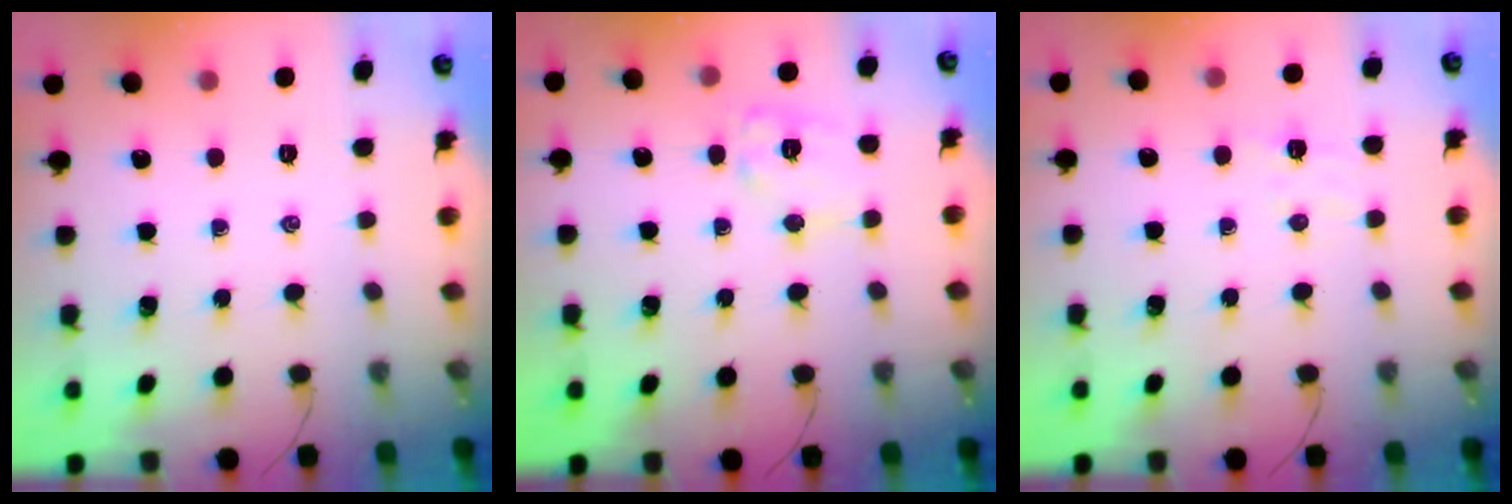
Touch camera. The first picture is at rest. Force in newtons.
{"total": 9.8, "press": 9.8, "slide": 0.4}
{"total": 5.4, "press": 5.3, "slide": 1.0}